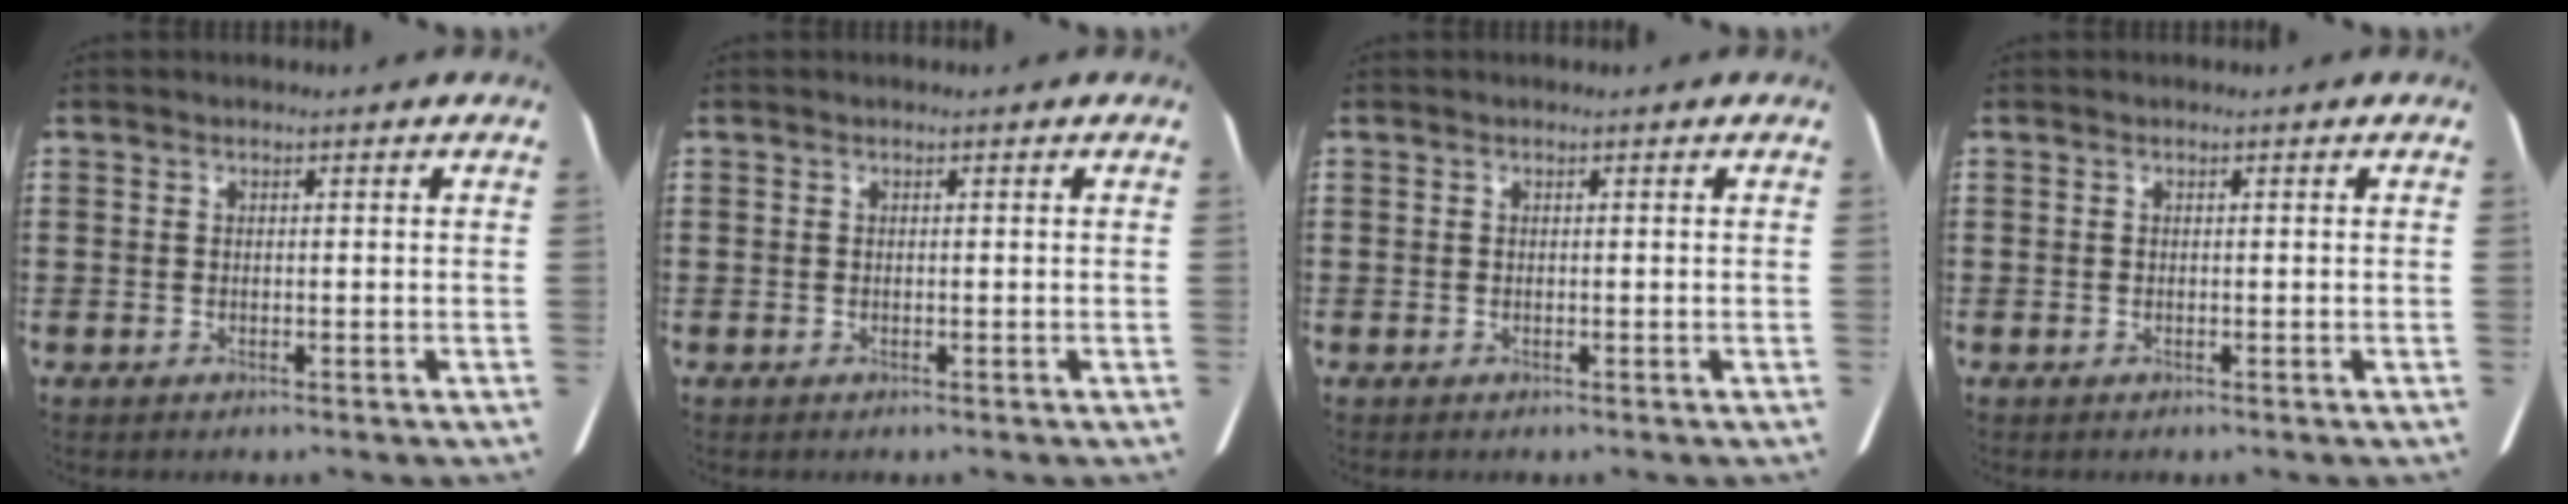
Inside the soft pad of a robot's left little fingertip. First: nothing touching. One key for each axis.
{"total": 0.0}
{"total": 0.0}
{"total": 0.0}